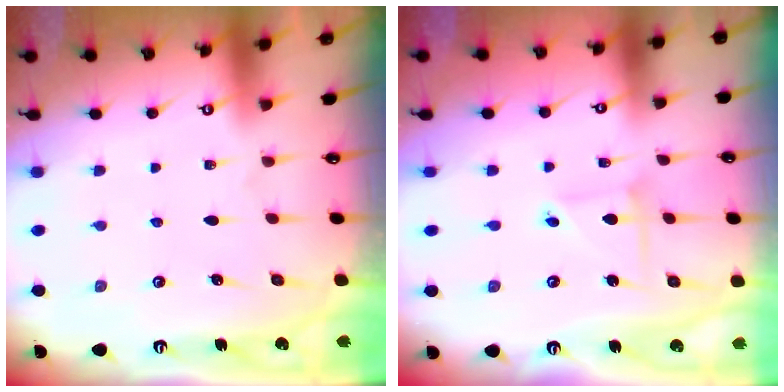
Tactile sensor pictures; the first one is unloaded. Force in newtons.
{"total": 2.8, "press": 2.8, "slide": 0.3}